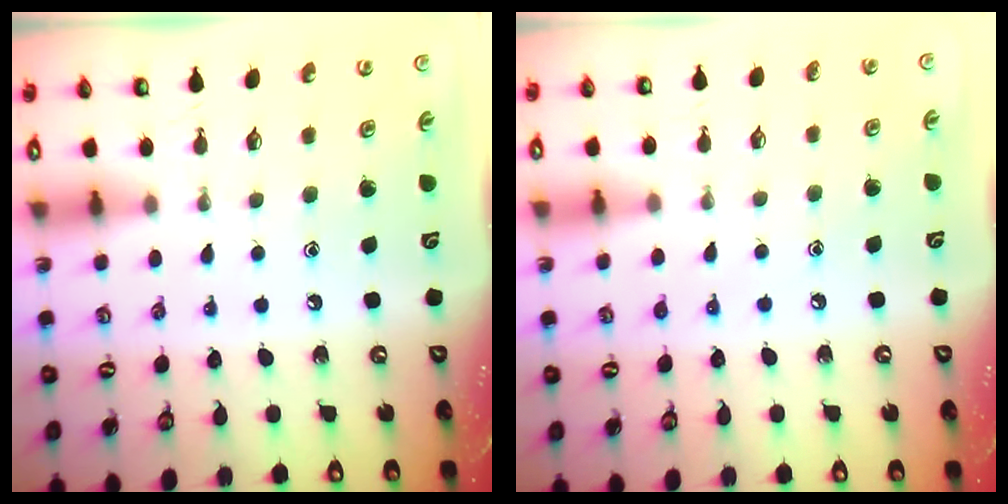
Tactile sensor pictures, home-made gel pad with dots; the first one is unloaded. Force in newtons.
{"total": 3.5, "press": 3.5, "slide": 0.4}